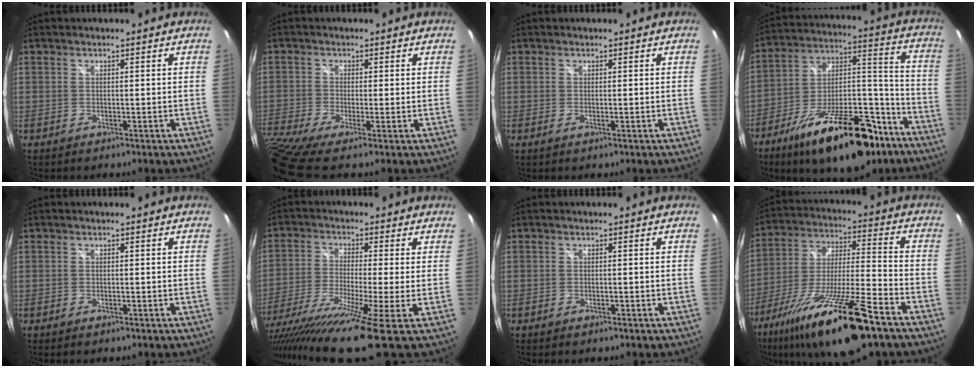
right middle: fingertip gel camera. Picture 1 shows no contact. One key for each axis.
{"total": 9.8, "fx": -6.5, "fy": 0.7, "fz": 7.3, "tx": -0.167, "ty": -0.052, "tz": -0.127}
{"total": 0.6, "fx": -0.1, "fy": -0.2, "fz": 0.6, "tx": -0.011, "ty": -0.001, "tz": -0.002}
{"total": 25.5, "fx": -16.2, "fy": 9.9, "fz": 17.1, "tx": -0.275, "ty": 0.006, "tz": -0.242}
{"total": 0.6, "fx": -0.4, "fy": 0.3, "fz": 0.3, "tx": -0.005, "ty": -0.004, "tz": -0.009}
{"total": 17.8, "fx": -12.0, "fy": -0.2, "fz": 13.1, "tx": -0.254, "ty": -0.084, "tz": -0.206}
{"total": 0.9, "fx": -0.6, "fy": 0.5, "fz": 0.4, "tx": -0.007, "ty": -0.005, "tz": -0.012}
{"total": 24.1, "fx": -15.6, "fy": 3.5, "fz": 18.1, "tx": -0.333, "ty": -0.048, "tz": -0.271}